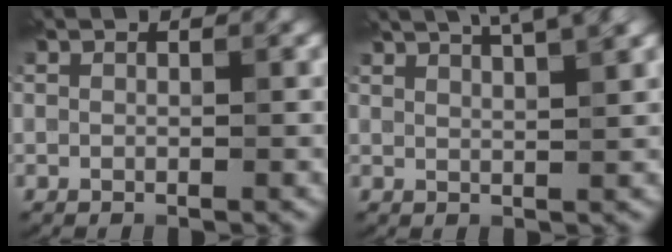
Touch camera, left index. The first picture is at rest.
{"total": 6.8, "force": [4.7, 2.0, 4.6], "torque": [-0.035, 0.036, 0.037]}